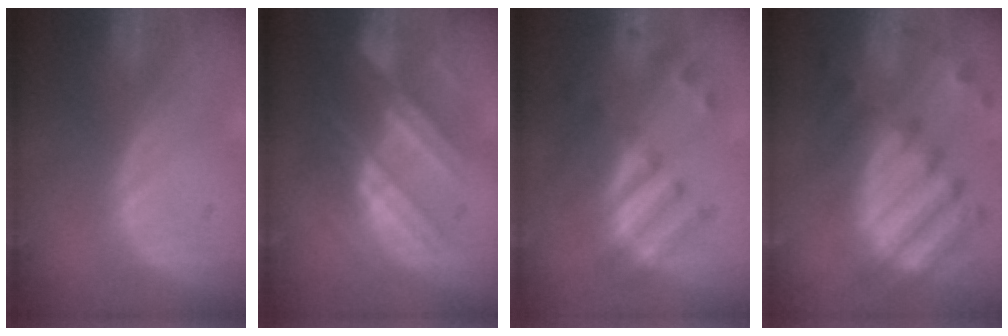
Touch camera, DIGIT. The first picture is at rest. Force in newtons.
{"total": 8.1, "press": 8.0, "slide": 1.3}
{"total": 8.0, "press": 7.2, "slide": 3.6}
{"total": 11.9, "press": 10.4, "slide": 5.8}